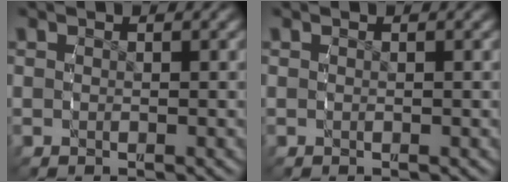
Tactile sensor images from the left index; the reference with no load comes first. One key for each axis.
{"total": 0.0}